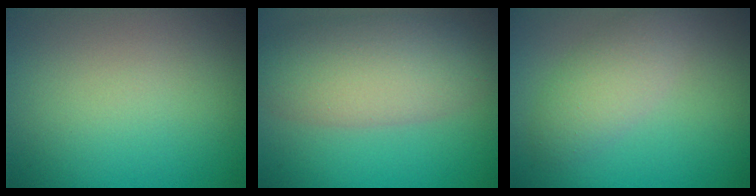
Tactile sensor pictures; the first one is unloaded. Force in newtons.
{"total": 6.9, "press": 6.9, "slide": 0.4}
{"total": 3.2, "press": 3.2, "slide": 0.3}